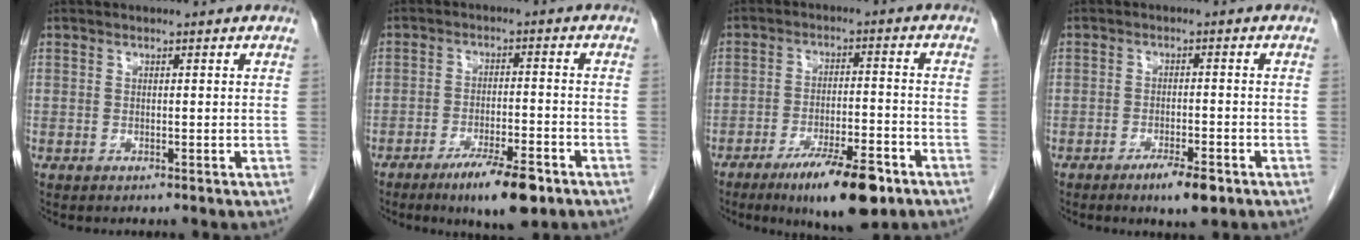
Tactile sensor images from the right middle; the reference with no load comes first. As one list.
[{"total": 8.7, "force": [-5.6, 1.4, 6.5], "torque": [-0.108, -0.012, -0.087]}, {"total": 11.5, "force": [-7.3, 2.1, 8.6], "torque": [-0.139, -0.014, -0.113]}, {"total": 4.5, "force": [-2.9, 0.9, 3.4], "torque": [-0.057, -0.004, -0.042]}]